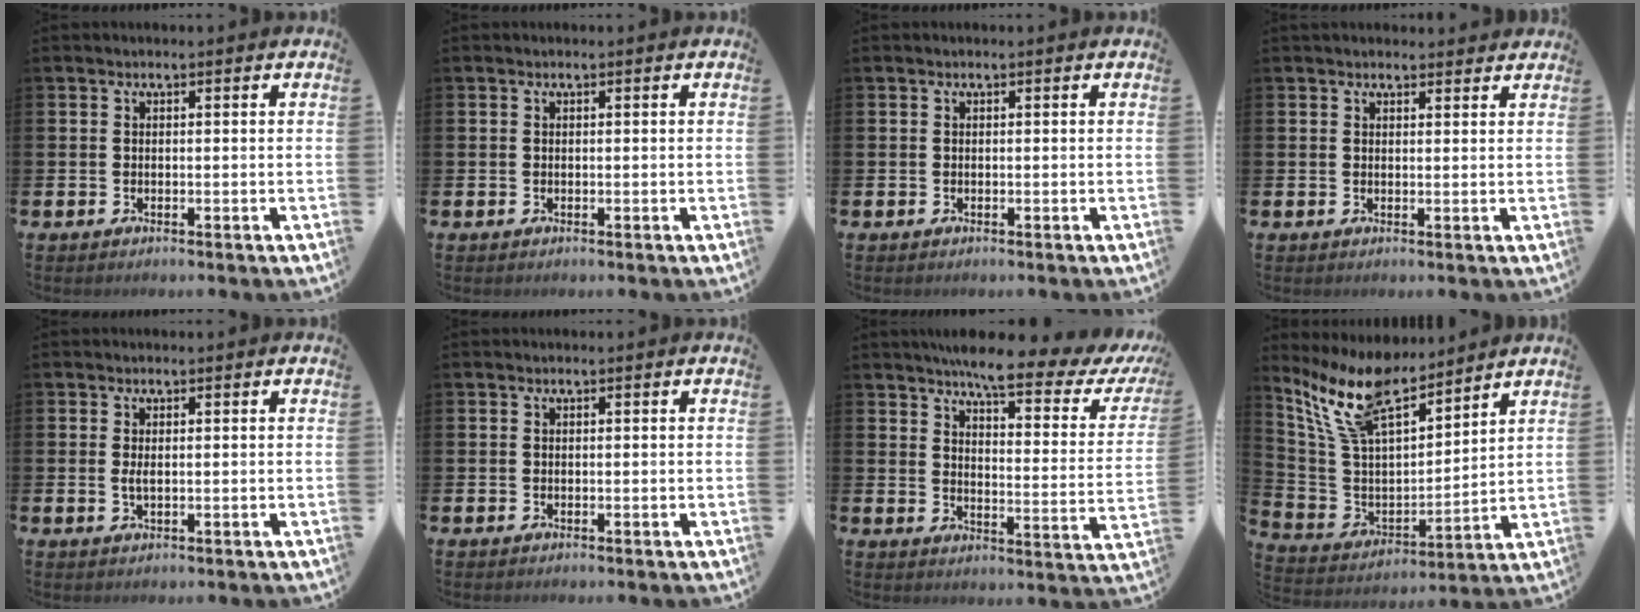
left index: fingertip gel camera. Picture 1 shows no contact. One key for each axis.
{"total": 0.0}
{"total": 0.0}
{"total": 1.8, "fx": 1.7, "fy": 0.5, "fz": 0.1, "tx": 0.005, "ty": -0.005, "tz": 0.030}
{"total": 1.1, "fx": 0.3, "fy": 0.3, "fz": 1.0, "tx": -0.014, "ty": 0.000, "tz": 0.003}
{"total": 0.0}
{"total": 7.6, "fx": 6.3, "fy": 1.1, "fz": 4.1, "tx": -0.078, "ty": -0.046, "tz": 0.099}
{"total": 11.8, "fx": 9.9, "fy": 3.8, "fz": 5.2, "tx": -0.147, "ty": -0.052, "tz": 0.182}